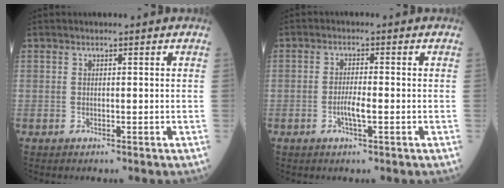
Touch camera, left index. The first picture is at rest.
{"total": 2.5, "force": [-1.0, 0.2, 2.3], "torque": [-0.041, -0.002, -0.019]}